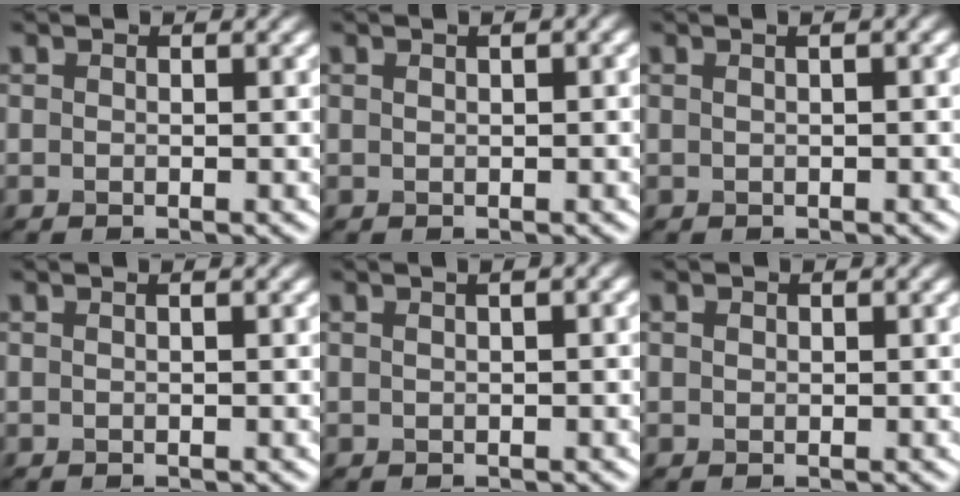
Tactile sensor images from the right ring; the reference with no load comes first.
{"total": 1.3, "force": [0.6, 0.4, 1.1], "torque": [-0.019, 0.003, 0.010]}
{"total": 2.5, "force": [1.0, 1.1, 2.0], "torque": [-0.014, 0.010, -0.003]}
{"total": 0.7, "force": [0.3, 0.2, 0.6], "torque": [-0.009, 0.004, -0.002]}
{"total": 3.1, "force": [1.3, 1.3, 2.4], "torque": [-0.019, 0.014, 0.007]}
{"total": 0.6, "force": [0.2, 0.5, 0.3], "torque": [-0.007, 0.001, 0.004]}